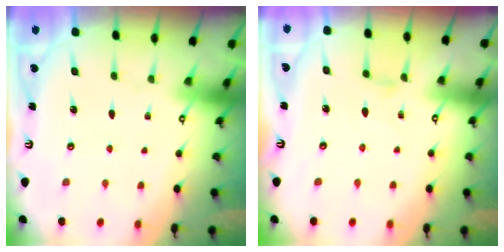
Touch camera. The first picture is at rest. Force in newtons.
{"total": 1.1, "press": 1.1, "slide": 0.4}